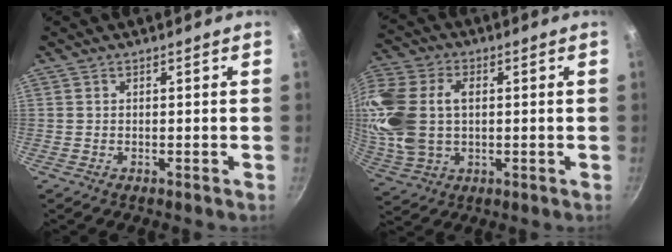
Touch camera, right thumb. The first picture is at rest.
{"total": 20.5, "force": [1.8, 13.9, 15.0], "torque": [-0.375, 0.013, 0.043]}